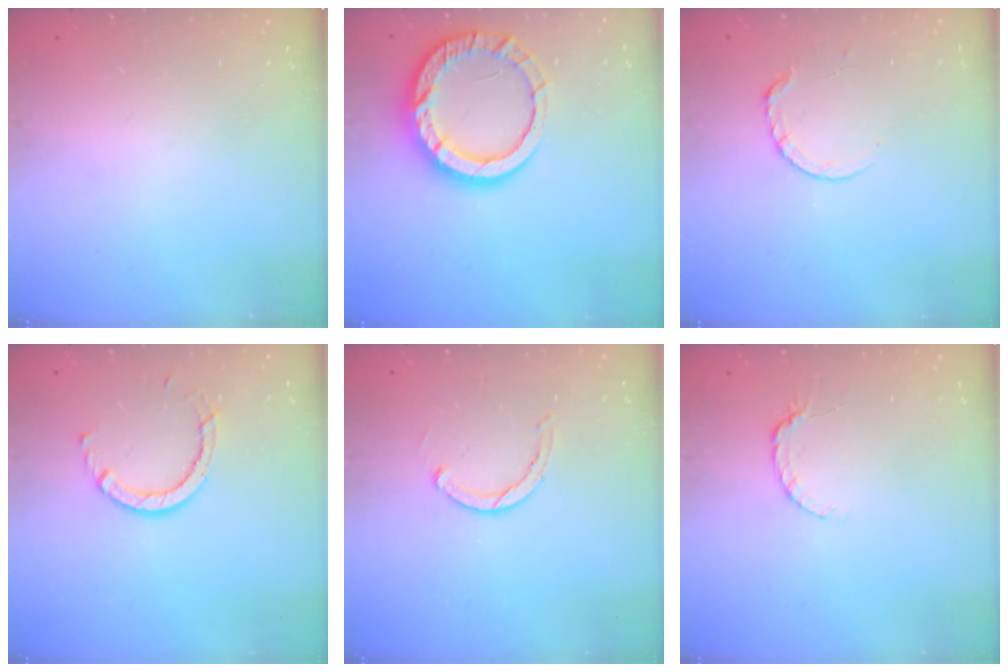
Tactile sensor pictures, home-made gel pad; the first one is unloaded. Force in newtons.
{"total": 15.0, "press": 14.9, "slide": 1.3}
{"total": 5.9, "press": 5.9, "slide": 0.5}
{"total": 5.1, "press": 5.1, "slide": 0.3}
{"total": 2.8, "press": 2.8, "slide": 0.2}
{"total": 3.3, "press": 3.3, "slide": 0.3}